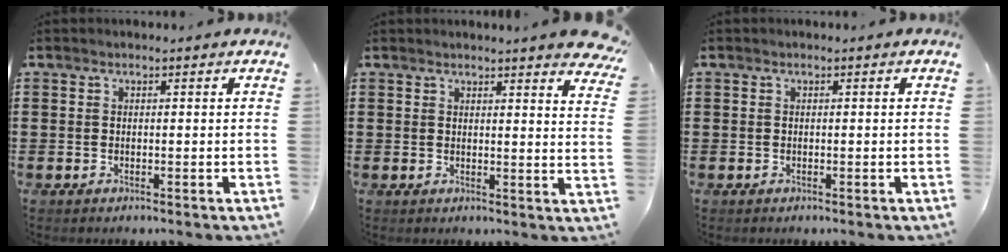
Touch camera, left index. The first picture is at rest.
{"total": 3.6, "force": [3.3, -0.6, 1.2], "torque": [-0.018, -0.020, 0.057]}
{"total": 0.0}